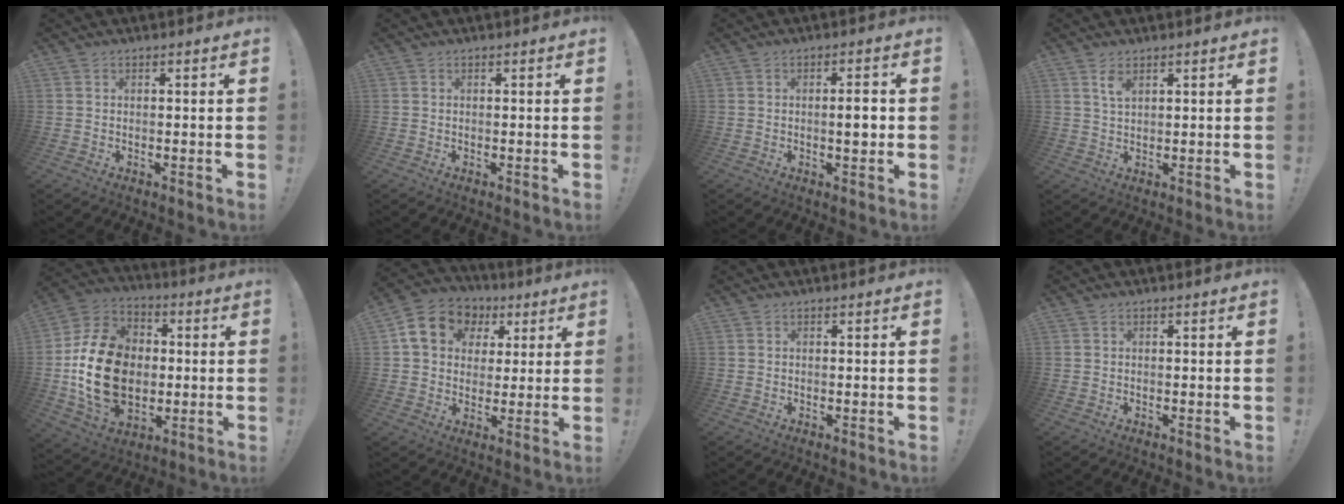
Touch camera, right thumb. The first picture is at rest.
{"total": 0.0}
{"total": 3.9, "force": [-0.4, 0.9, 3.8], "torque": [-0.047, -0.003, -0.015]}
{"total": 2.9, "force": [1.7, 1.2, 2.0], "torque": [-0.034, -0.007, 0.030]}
{"total": 22.0, "force": [-1.5, 16.5, 14.5], "torque": [-0.260, 0.025, -0.009]}
{"total": 13.1, "force": [4.9, 10.6, 5.9], "torque": [-0.085, -0.011, 0.097]}
{"total": 0.0}
{"total": 0.0}